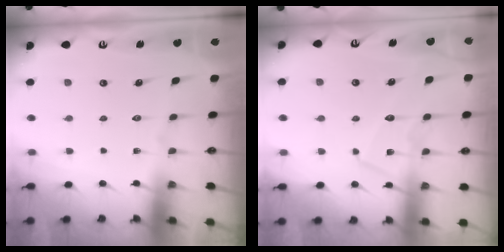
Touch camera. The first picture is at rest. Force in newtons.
{"total": 10.4, "press": 10.4, "slide": 0.7}